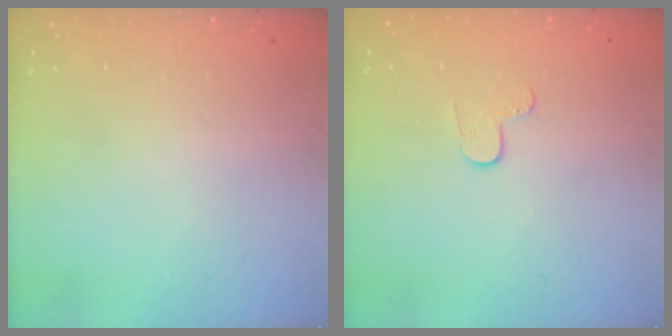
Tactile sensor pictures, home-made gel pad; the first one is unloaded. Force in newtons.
{"total": 4.7, "press": 4.6, "slide": 0.4}